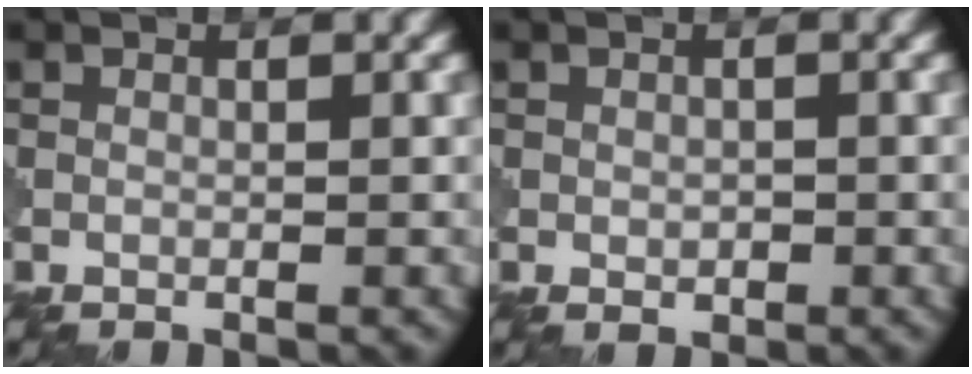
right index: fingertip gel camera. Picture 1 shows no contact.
{"total": 1.0, "force": [-0.2, 0.7, 0.7], "torque": [-0.010, -0.001, -0.003]}